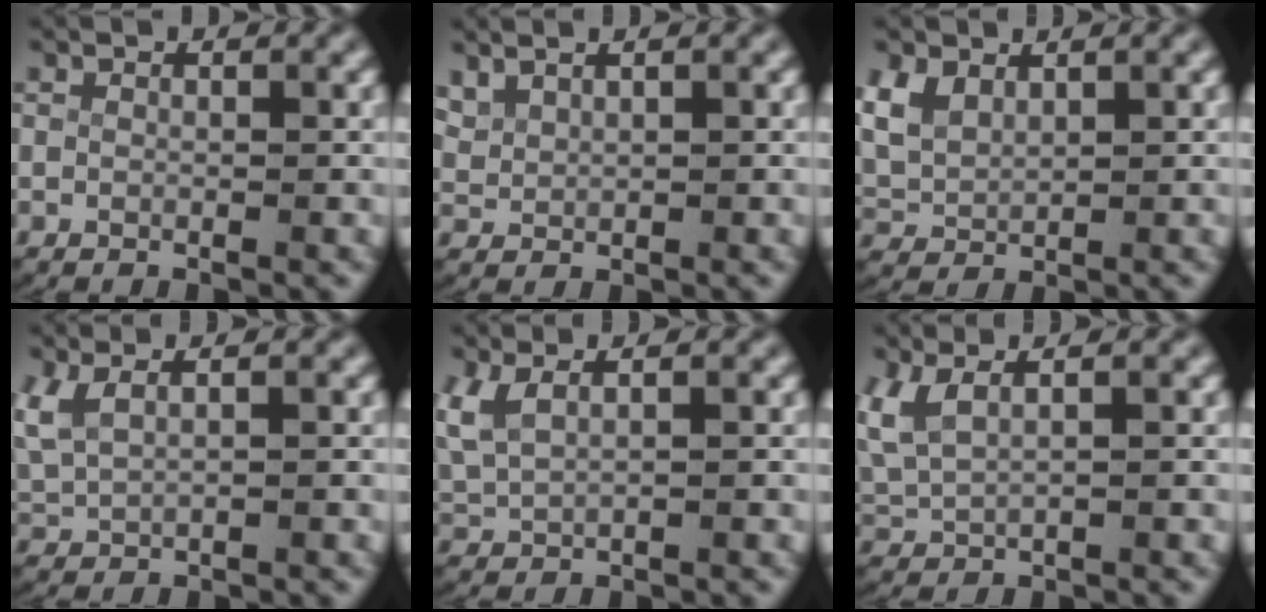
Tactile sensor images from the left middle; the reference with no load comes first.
{"total": 2.1, "force": [1.5, 1.2, 0.8], "torque": [-0.027, 0.000, 0.037]}
{"total": 3.6, "force": [1.4, 2.7, 2.0], "torque": [-0.074, -0.013, 0.040]}
{"total": 3.5, "force": [1.1, 2.4, 2.2], "torque": [-0.070, -0.002, 0.030]}
{"total": 3.6, "force": [1.2, 2.5, 2.4], "torque": [-0.076, -0.005, 0.031]}
{"total": 4.4, "force": [1.4, 3.0, 2.9], "torque": [-0.089, -0.004, 0.033]}